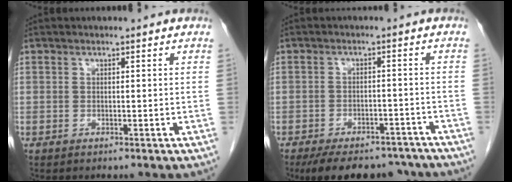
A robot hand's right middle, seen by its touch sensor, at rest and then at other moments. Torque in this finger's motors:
{"motor_torque": [1.15, -0.99, 0.48, 0.11]}